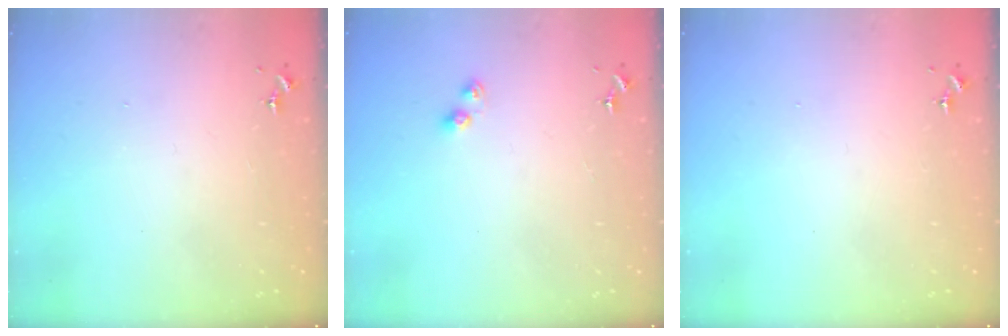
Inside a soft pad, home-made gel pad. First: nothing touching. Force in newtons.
{"total": 3.8, "press": 3.8, "slide": 0.4}
{"total": 0.0}